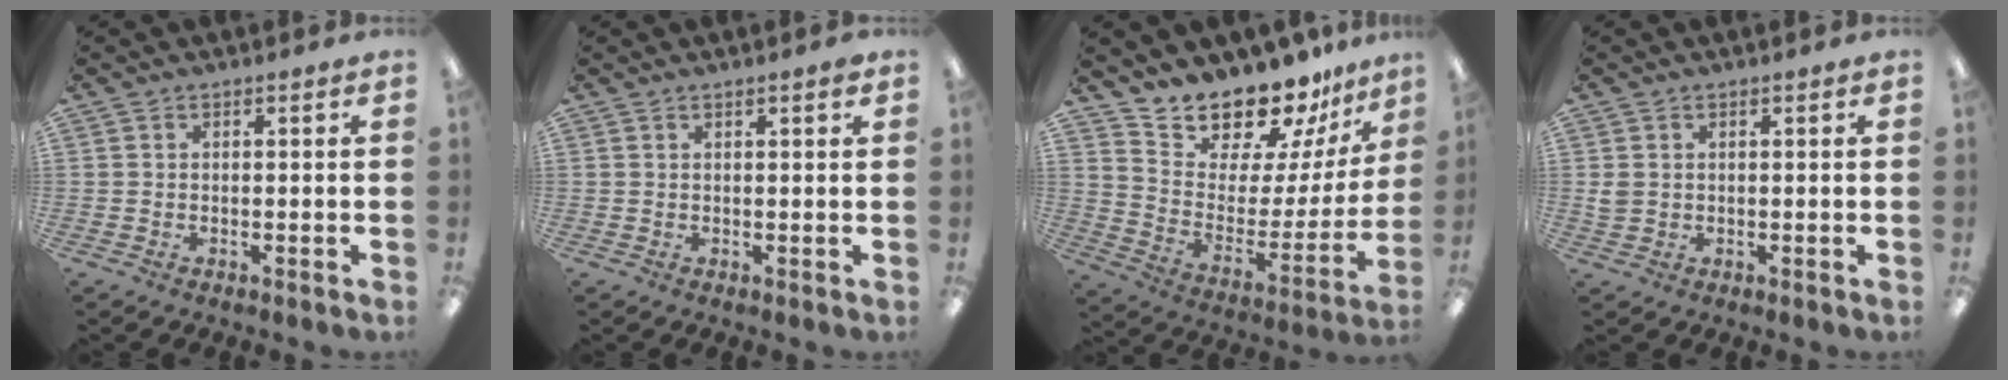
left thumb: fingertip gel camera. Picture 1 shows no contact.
{"total": 1.0, "force": [0.8, 0.2, 0.6], "torque": [-0.013, 0.001, 0.014]}
{"total": 16.3, "force": [15.7, 4.2, 1.4], "torque": [-0.046, -0.153, 0.282]}
{"total": 2.2, "force": [0.5, 1.9, 0.9], "torque": [-0.011, 0.001, 0.006]}